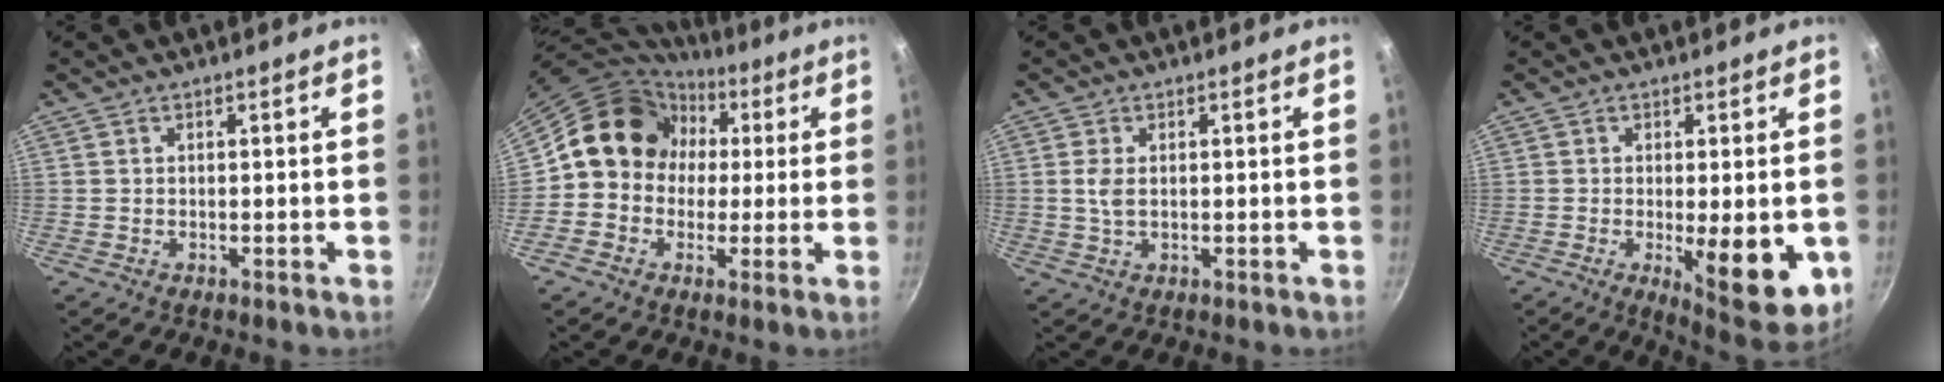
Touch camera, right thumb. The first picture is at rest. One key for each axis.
{"total": 13.3, "fx": 1.6, "fy": 12.0, "fz": 5.3, "tx": -0.047, "ty": 0.031, "tz": 0.006}
{"total": 2.6, "fx": 0.3, "fy": 1.4, "fz": 2.2, "tx": -0.047, "ty": -0.001, "tz": 0.007}
{"total": 12.3, "fx": -2.2, "fy": 4.0, "fz": 11.4, "tx": -0.127, "ty": -0.012, "tz": -0.019}